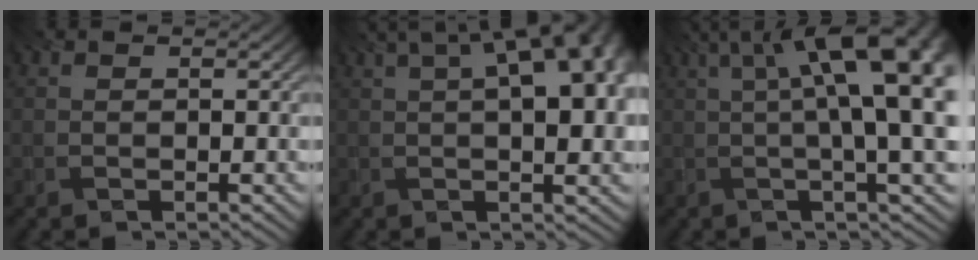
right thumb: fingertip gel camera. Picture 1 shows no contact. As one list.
[{"total": 13.8, "force": [3.8, 5.3, 12.2], "torque": [-0.156, 0.045, 0.039]}, {"total": 17.6, "force": [3.2, 5.0, 16.6], "torque": [-0.199, 0.048, 0.052]}]